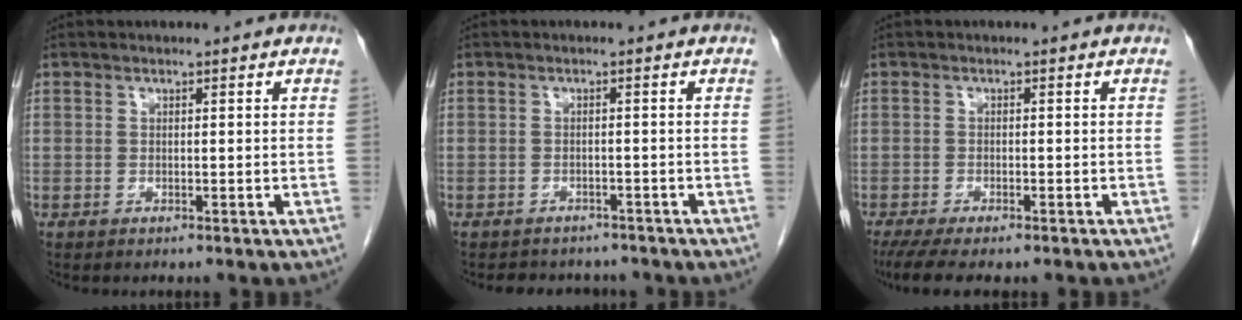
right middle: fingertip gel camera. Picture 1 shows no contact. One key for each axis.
{"total": 5.5, "fx": -4.9, "fy": 2.3, "fz": 0.7, "tx": -0.009, "ty": 0.005, "tz": -0.059}
{"total": 7.7, "fx": -6.0, "fy": 1.9, "fz": 4.6, "tx": -0.066, "ty": -0.014, "tz": -0.091}